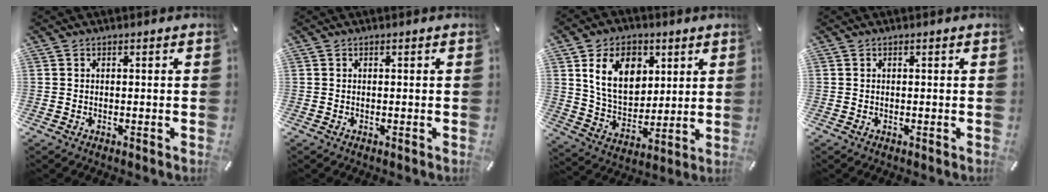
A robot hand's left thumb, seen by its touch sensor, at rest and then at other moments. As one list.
[{"total": 0.0}, {"total": 13.9, "force": [5.6, 10.0, 7.8], "torque": [-0.146, -0.004, 0.104]}, {"total": 0.0}]